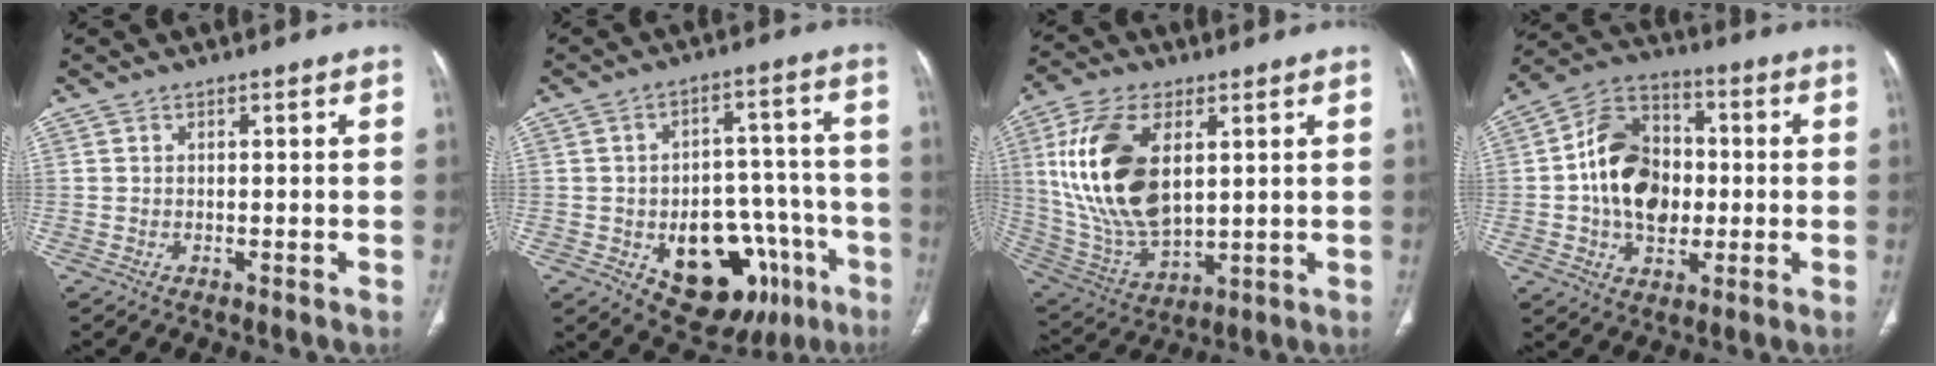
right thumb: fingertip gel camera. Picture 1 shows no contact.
{"total": 19.3, "force": [-7.8, 11.9, 13.0], "torque": [-0.135, 0.048, -0.092]}
{"total": 20.4, "force": [4.6, 11.2, 16.5], "torque": [-0.326, -0.020, 0.096]}
{"total": 15.9, "force": [-0.5, 11.6, 10.8], "torque": [-0.156, 0.026, -0.009]}